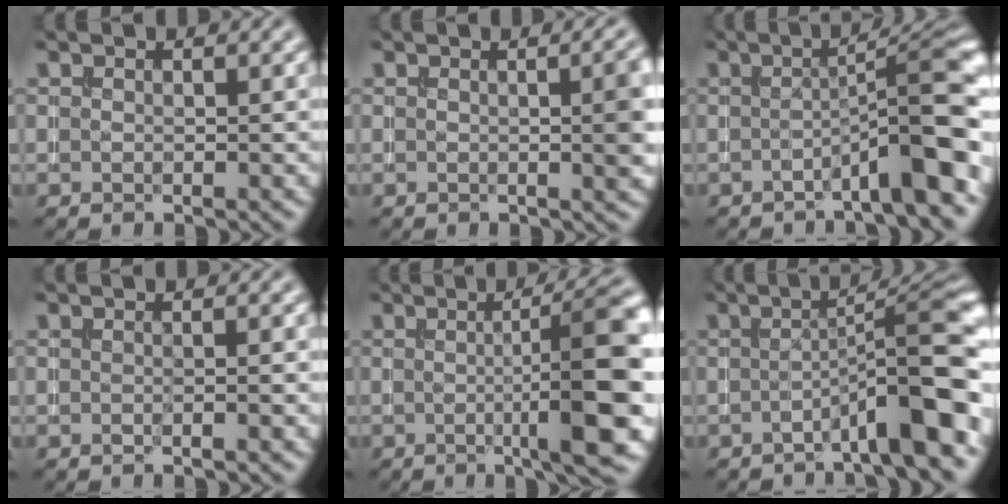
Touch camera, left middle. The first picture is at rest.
{"total": 3.5, "force": [0.1, 0.9, 3.4], "torque": [-0.031, 0.007, -0.001]}
{"total": 7.0, "force": [-1.9, 0.8, 6.7], "torque": [-0.087, 0.020, -0.037]}
{"total": 0.5, "force": [-0.3, -0.1, 0.5], "torque": [-0.007, -0.004, -0.006]}
{"total": 9.5, "force": [-0.3, 1.4, 9.4], "torque": [-0.115, 0.006, -0.005]}
{"total": 7.9, "force": [-2.4, 0.9, 7.4], "torque": [-0.096, 0.023, -0.047]}